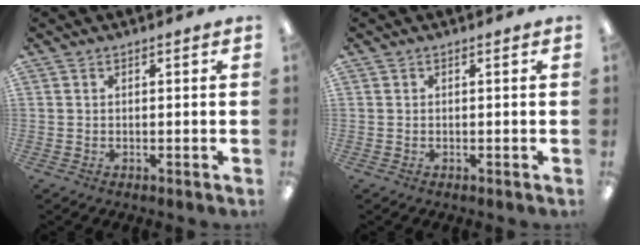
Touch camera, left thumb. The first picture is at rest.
{"total": 0.0}